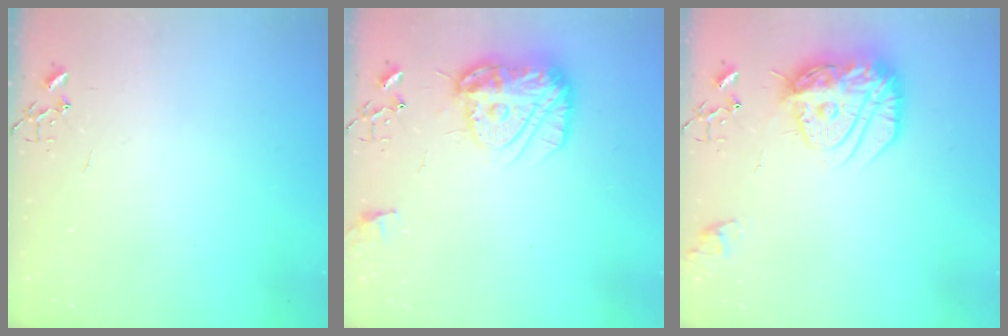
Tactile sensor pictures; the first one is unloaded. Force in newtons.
{"total": 15.6, "press": 15.5, "slide": 1.6}
{"total": 18.9, "press": 18.8, "slide": 1.8}